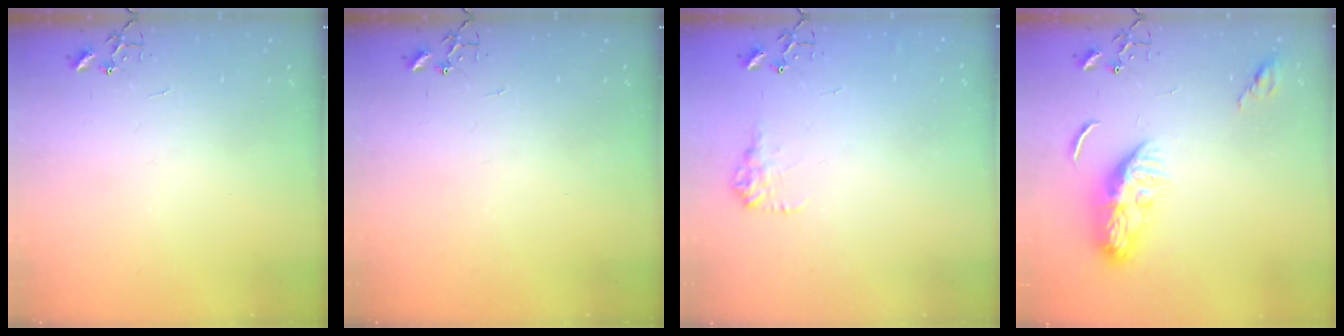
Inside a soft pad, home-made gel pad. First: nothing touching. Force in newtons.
{"total": 0.0}
{"total": 8.9, "press": 8.9, "slide": 0.3}
{"total": 10.3, "press": 10.2, "slide": 0.9}